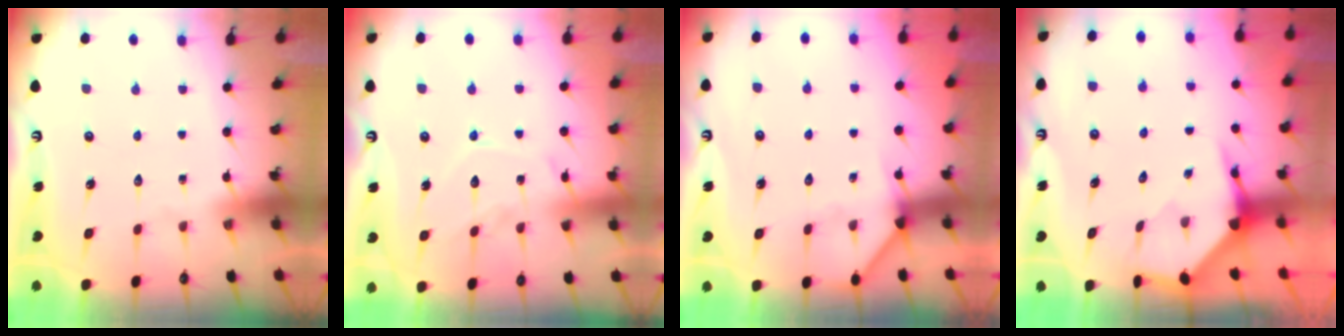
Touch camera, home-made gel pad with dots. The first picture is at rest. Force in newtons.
{"total": 10.8, "press": 10.8, "slide": 0.8}
{"total": 5.3, "press": 5.3, "slide": 0.5}
{"total": 4.0, "press": 4.0, "slide": 0.4}